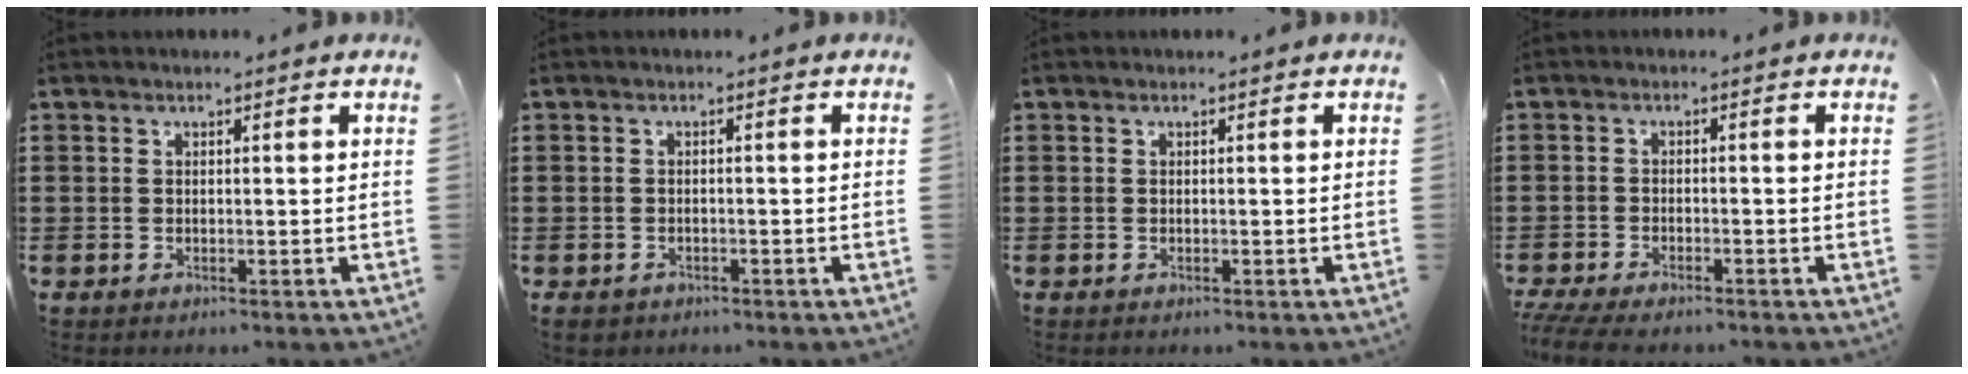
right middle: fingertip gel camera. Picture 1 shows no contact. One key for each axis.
{"total": 0.9, "fx": -0.9, "fy": 0.3, "fz": 0.2, "tx": -0.006, "ty": -0.004, "tz": -0.017}
{"total": 0.0}
{"total": 2.8, "fx": -2.6, "fy": 0.1, "fz": 1.1, "tx": -0.035, "ty": -0.009, "tz": -0.057}